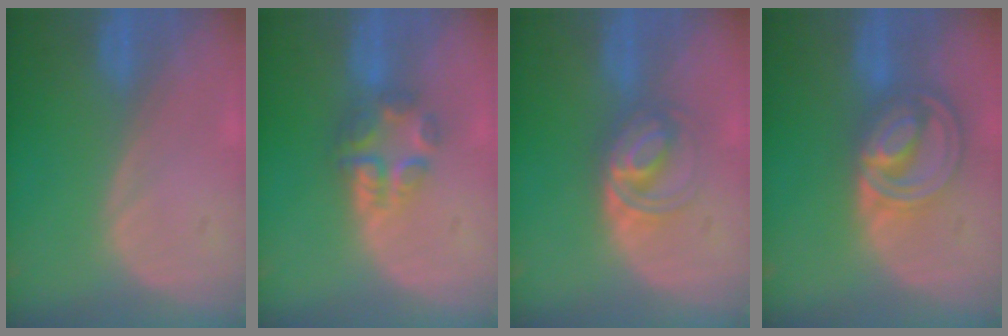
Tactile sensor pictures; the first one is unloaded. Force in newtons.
{"total": 6.0, "press": 5.2, "slide": 3.1}
{"total": 5.6, "press": 5.3, "slide": 1.7}
{"total": 8.8, "press": 7.4, "slide": 4.7}